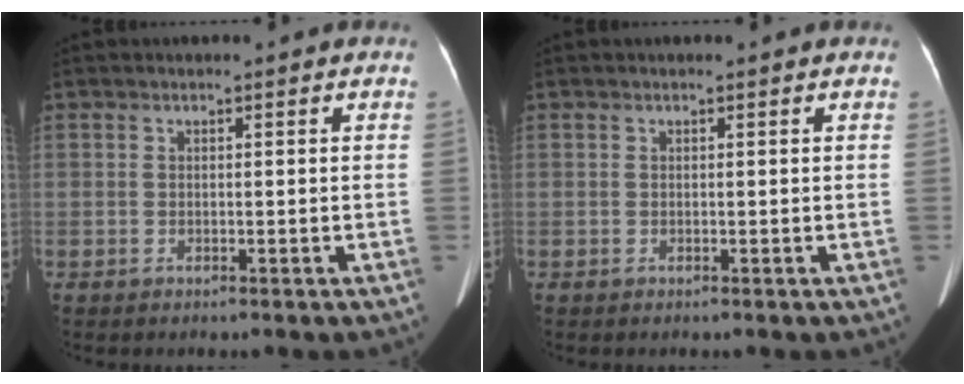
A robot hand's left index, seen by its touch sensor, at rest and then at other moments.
{"total": 0.0}